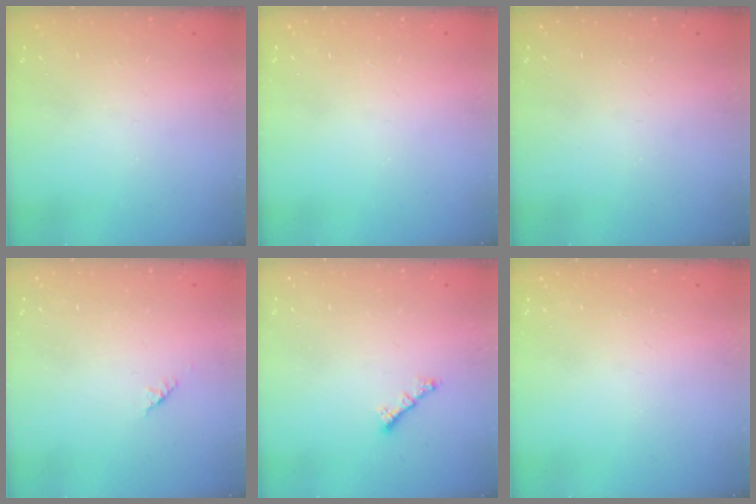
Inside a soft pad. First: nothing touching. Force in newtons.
{"total": 0.0}
{"total": 0.0}
{"total": 1.4, "press": 1.3, "slide": 0.5}
{"total": 0.8, "press": 0.7, "slide": 0.4}
{"total": 0.0}